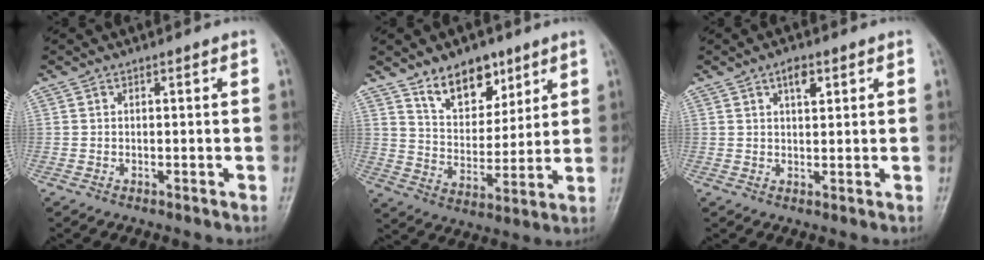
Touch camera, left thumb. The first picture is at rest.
{"total": 11.4, "force": [7.6, 6.5, 5.5], "torque": [-0.051, -0.052, 0.135]}
{"total": 3.3, "force": [1.7, 1.5, 2.4], "torque": [-0.031, -0.006, 0.027]}